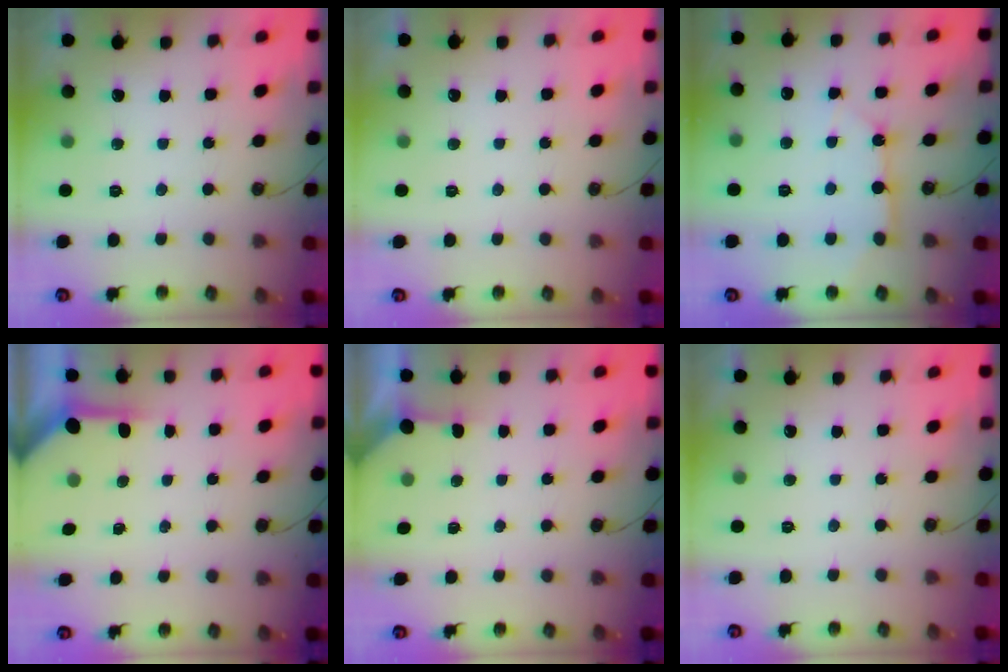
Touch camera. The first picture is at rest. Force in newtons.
{"total": 0.0}
{"total": 7.0, "press": 7.0, "slide": 0.8}
{"total": 4.0, "press": 4.0, "slide": 0.4}
{"total": 2.3, "press": 2.3, "slide": 0.3}
{"total": 0.0}